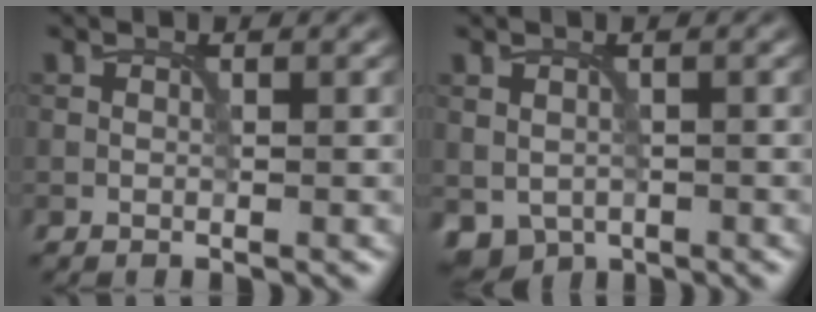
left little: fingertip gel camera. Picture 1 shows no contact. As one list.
[{"total": 1.9, "force": [-0.4, 1.5, 1.0], "torque": [-0.020, -0.010, -0.003]}]